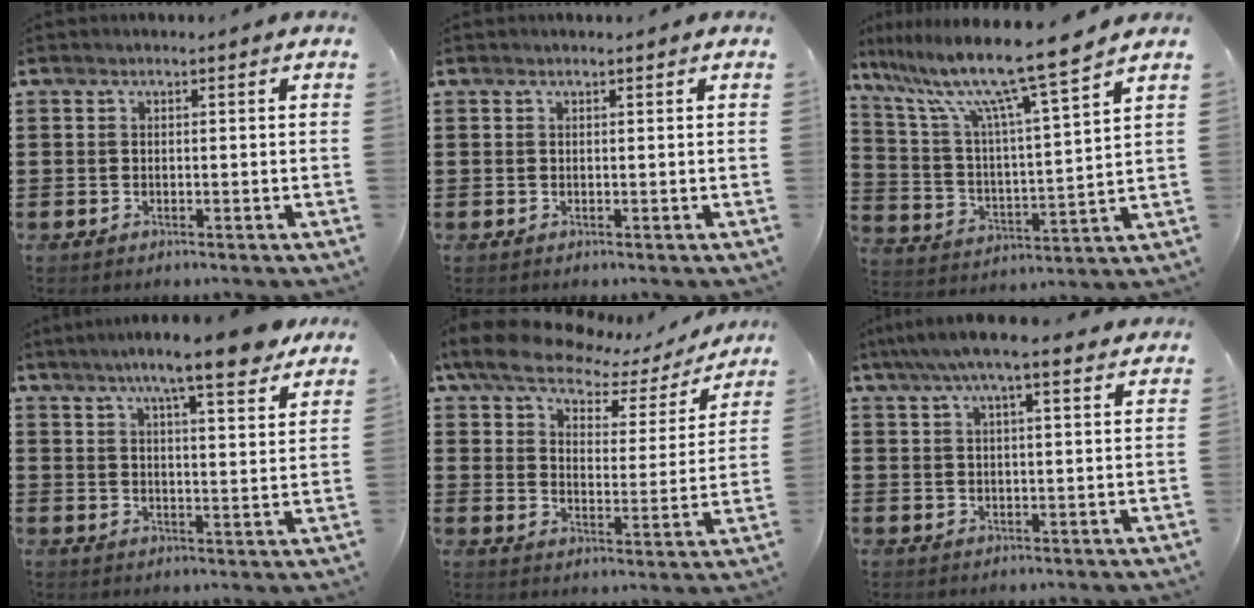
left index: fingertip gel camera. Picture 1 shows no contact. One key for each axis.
{"total": 0.0}
{"total": 10.9, "fx": 8.9, "fy": -0.4, "fz": 6.3, "tx": -0.159, "ty": -0.057, "tz": 0.142}
{"total": 8.4, "fx": 6.7, "fy": 0.7, "fz": 5.0, "tx": -0.099, "ty": -0.021, "tz": 0.114}
{"total": 7.3, "fx": 6.0, "fy": 2.7, "fz": 3.3, "tx": -0.083, "ty": -0.031, "tz": 0.102}
{"total": 6.0, "fx": 4.5, "fy": 0.8, "fz": 3.8, "tx": -0.087, "ty": -0.003, "tz": 0.078}